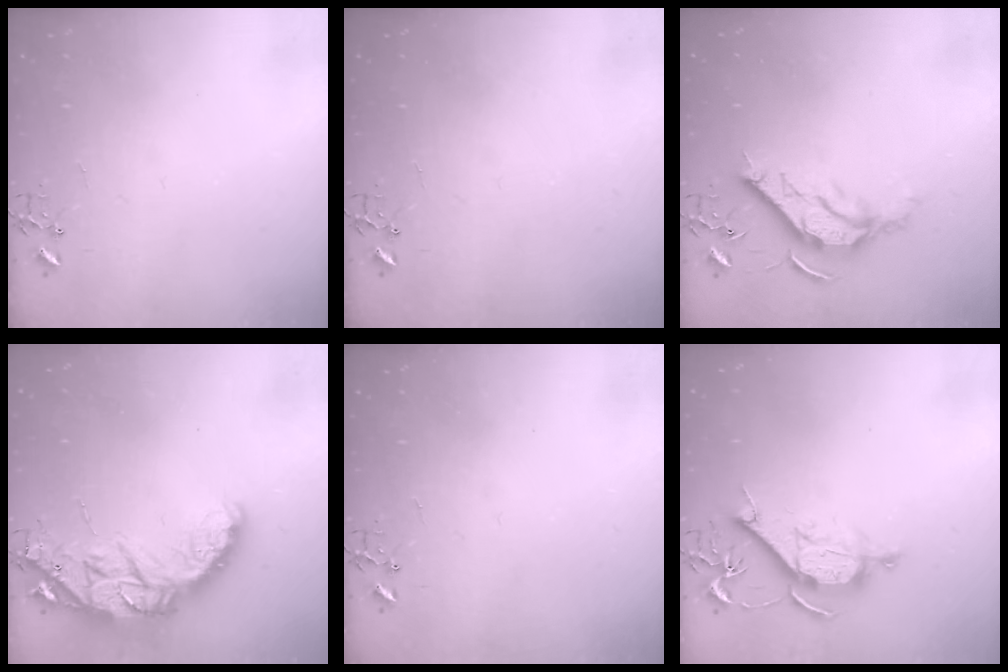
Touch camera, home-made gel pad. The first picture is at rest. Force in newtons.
{"total": 0.0}
{"total": 11.7, "press": 11.6, "slide": 1.3}
{"total": 19.5, "press": 19.4, "slide": 1.3}
{"total": 0.0}
{"total": 10.4, "press": 10.4, "slide": 1.2}